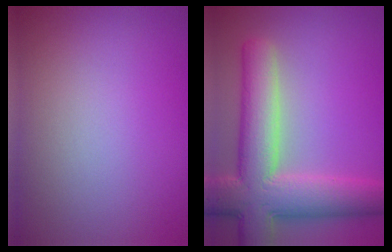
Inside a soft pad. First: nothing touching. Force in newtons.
{"total": 10.1, "press": 10.1, "slide": 1.0}